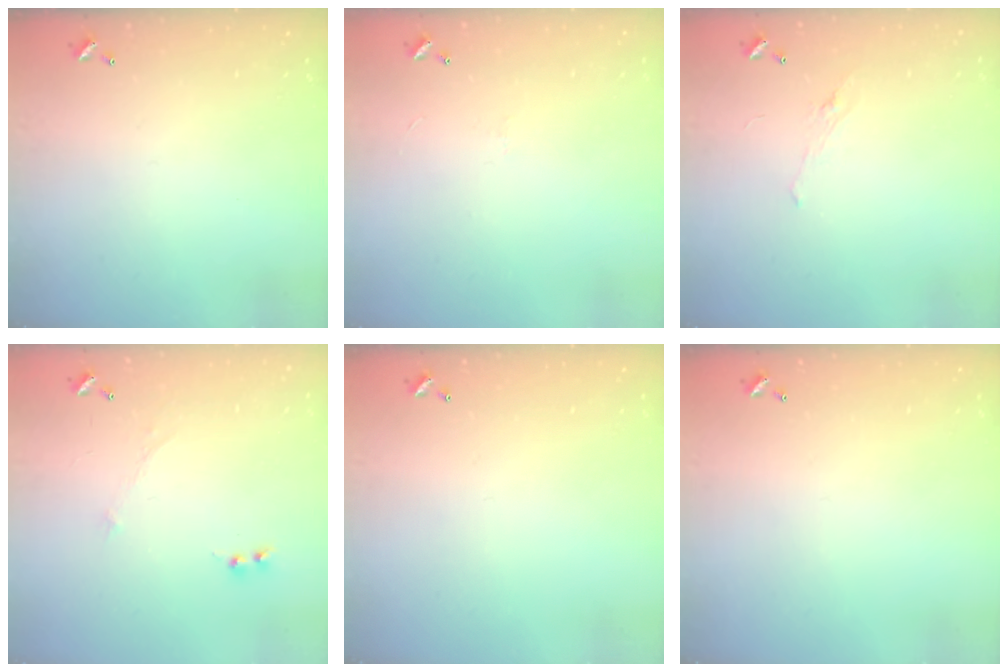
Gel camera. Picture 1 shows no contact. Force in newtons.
{"total": 0.7, "press": 0.3, "slide": 0.7}
{"total": 2.2, "press": 2.1, "slide": 0.8}
{"total": 0.0}
{"total": 0.0}
{"total": 0.0}